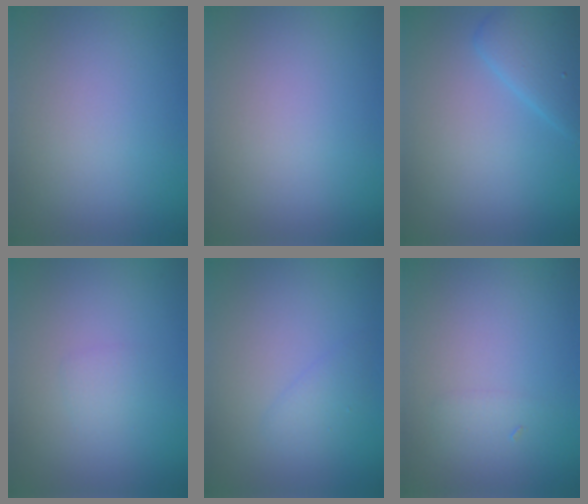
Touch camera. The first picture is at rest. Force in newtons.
{"total": 0.0}
{"total": 3.5, "press": 3.5, "slide": 0.2}
{"total": 0.9, "press": 0.9, "slide": 0.0}
{"total": 1.4, "press": 1.4, "slide": 0.1}
{"total": 1.0, "press": 1.0, "slide": 0.1}